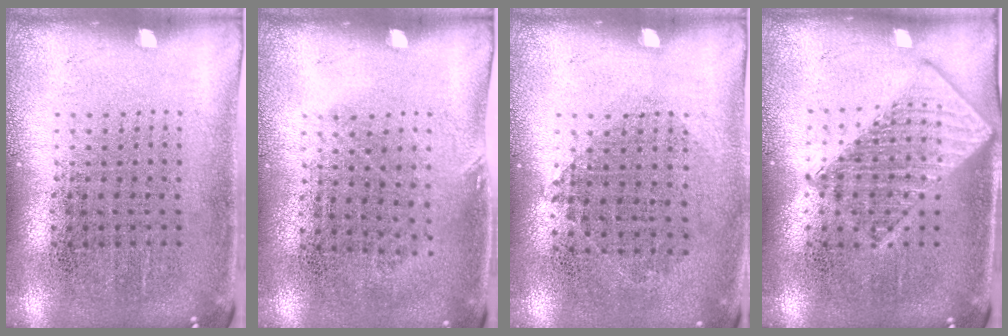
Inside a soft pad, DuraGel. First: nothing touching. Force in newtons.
{"total": 0.9, "press": 0.6, "slide": 0.6}
{"total": 0.9, "press": 0.8, "slide": 0.5}
{"total": 2.7, "press": 2.7, "slide": 0.3}